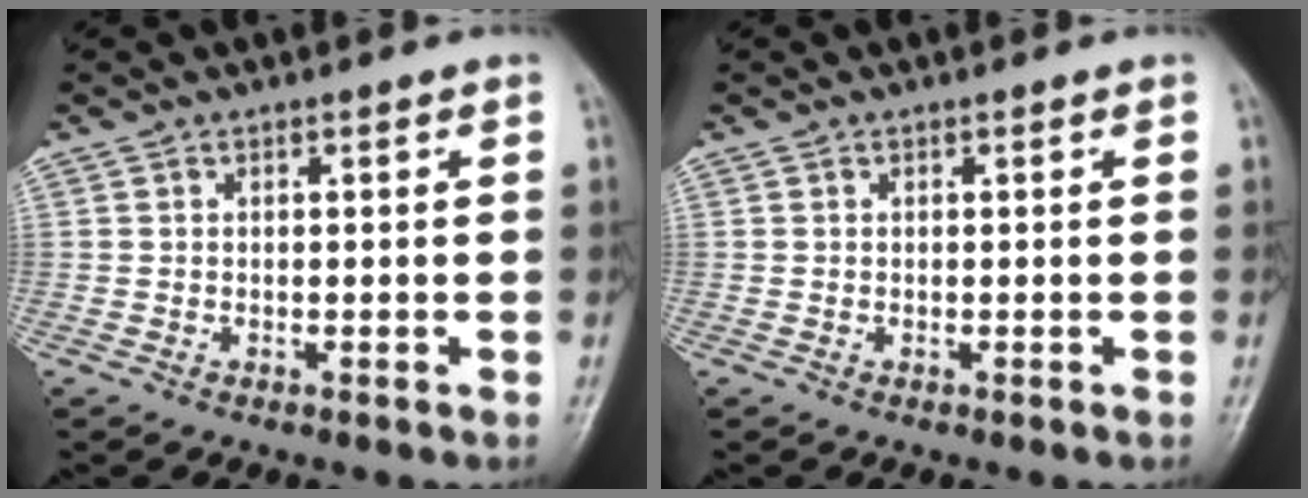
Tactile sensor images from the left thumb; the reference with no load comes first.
{"total": 0.0}